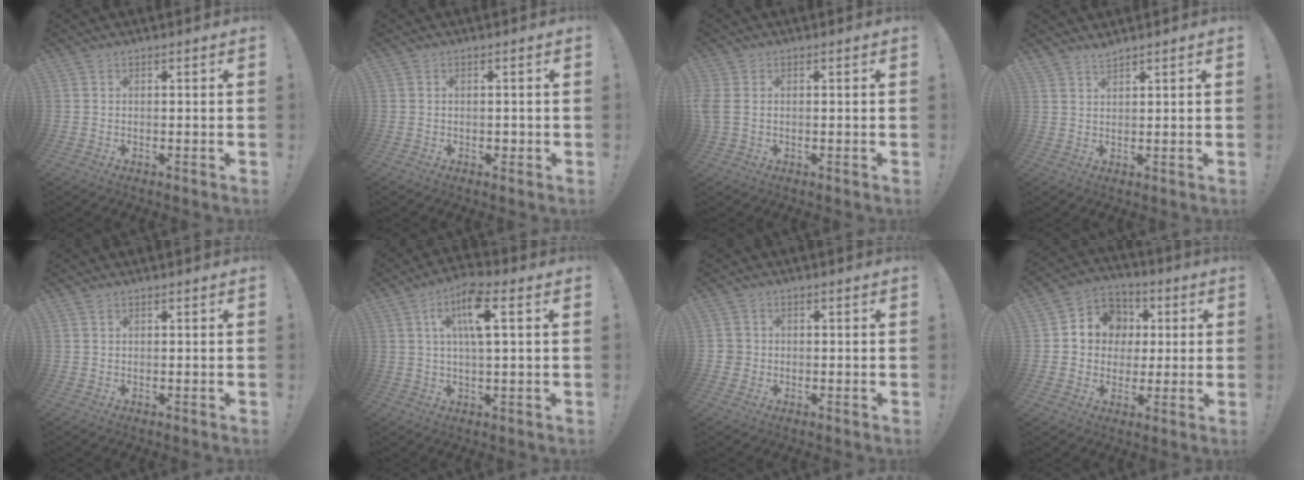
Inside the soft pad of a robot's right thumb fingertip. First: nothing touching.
{"total": 1.1, "force": [-0.4, 0.9, 0.5], "torque": [-0.006, 0.004, -0.008]}
{"total": 3.5, "force": [0.1, 2.3, 2.6], "torque": [-0.061, 0.005, 0.003]}
{"total": 2.2, "force": [2.2, 0.2, 0.5], "torque": [-0.005, -0.017, 0.039]}
{"total": 0.5, "force": [0.4, 0.3, 0.2], "torque": [0.001, -0.003, 0.006]}
{"total": 11.3, "force": [3.7, 3.2, 10.2], "torque": [-0.164, 0.002, 0.060]}
{"total": 2.5, "force": [-0.7, 2.2, 0.7], "torque": [-0.006, 0.005, -0.014]}
{"total": 9.9, "force": [0.9, 9.4, 3.1], "torque": [-0.036, 0.000, 0.025]}